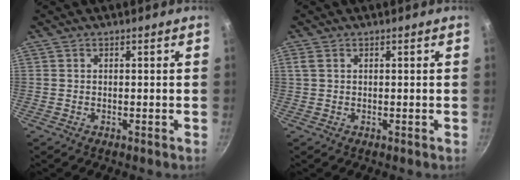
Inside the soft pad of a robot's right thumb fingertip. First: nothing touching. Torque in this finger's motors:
{"motor_torque": [-0.67, -0.16, 0.27, -0.48, 0.00]}